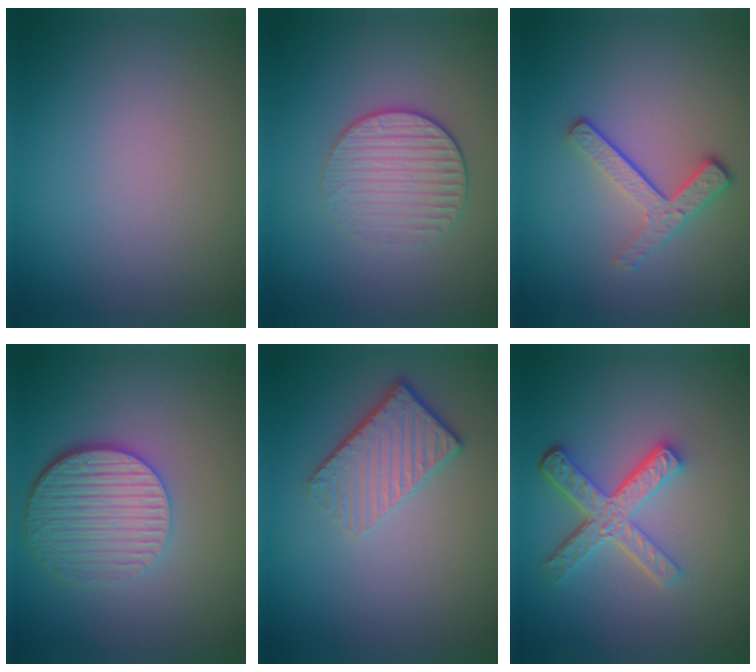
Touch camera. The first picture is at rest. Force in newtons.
{"total": 3.0, "press": 2.7, "slide": 1.3}
{"total": 3.3, "press": 2.3, "slide": 2.3}
{"total": 5.5, "press": 4.2, "slide": 3.5}
{"total": 4.2, "press": 3.0, "slide": 3.0}
{"total": 4.9, "press": 3.6, "slide": 3.3}